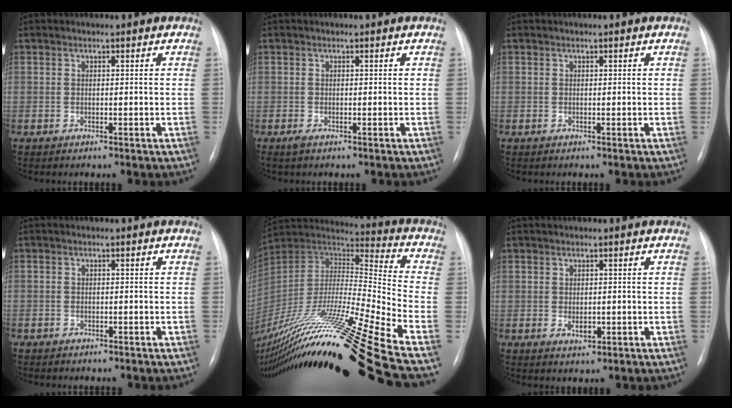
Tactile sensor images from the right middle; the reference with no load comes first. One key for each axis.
{"total": 0.8, "fx": -0.5, "fy": 0.2, "fz": 0.6, "tx": -0.012, "ty": -0.002, "tz": -0.006}
{"total": 0.0}
{"total": 1.8, "fx": -1.5, "fy": 1.0, "fz": 0.6, "tx": -0.014, "ty": 0.002, "tz": -0.017}
{"total": 30.9, "fx": -23.6, "fy": -3.0, "fz": 19.8, "tx": -0.331, "ty": -0.049, "tz": -0.419}
{"total": 2.1, "fx": -0.5, "fy": 1.2, "fz": 1.7, "tx": -0.028, "ty": -0.001, "tz": -0.003}